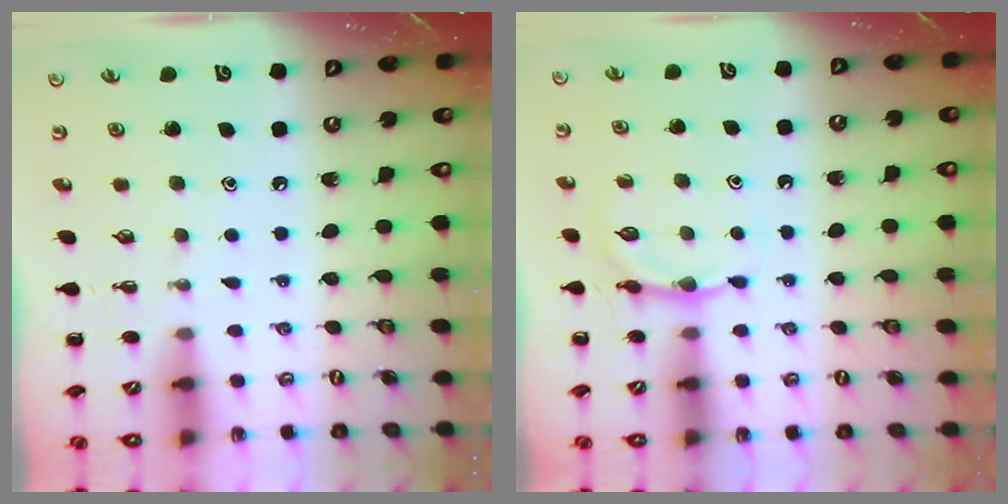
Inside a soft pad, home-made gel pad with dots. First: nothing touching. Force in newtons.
{"total": 4.0, "press": 3.7, "slide": 1.5}